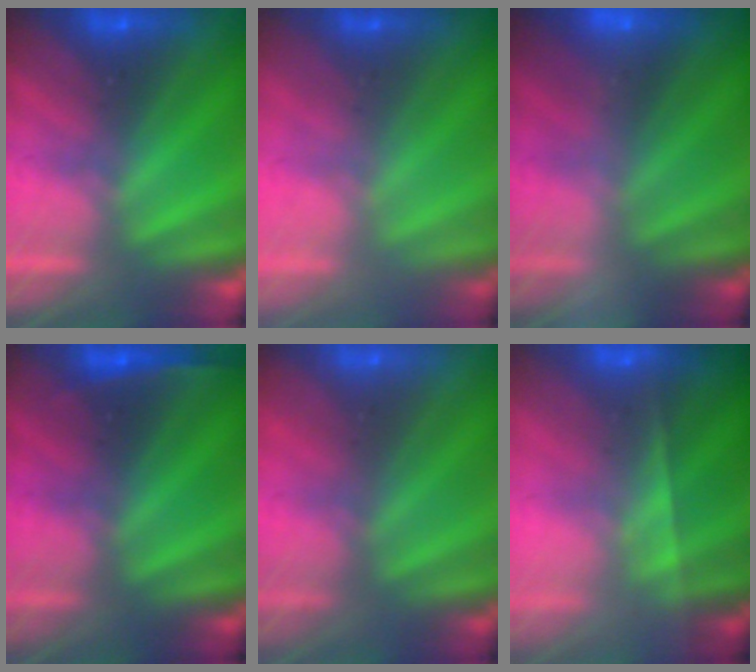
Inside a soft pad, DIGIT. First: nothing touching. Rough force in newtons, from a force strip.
{"total": 2.2}
{"total": 2.2}
{"total": 1.6}
{"total": 2.9}
{"total": 7.5}